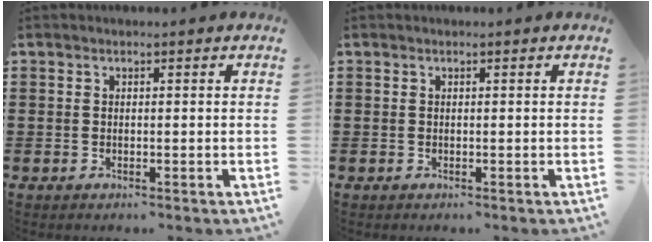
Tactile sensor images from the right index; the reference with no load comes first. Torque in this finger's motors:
{"motor_torque": [-0.33, 0.78, 0.02, 0.00]}